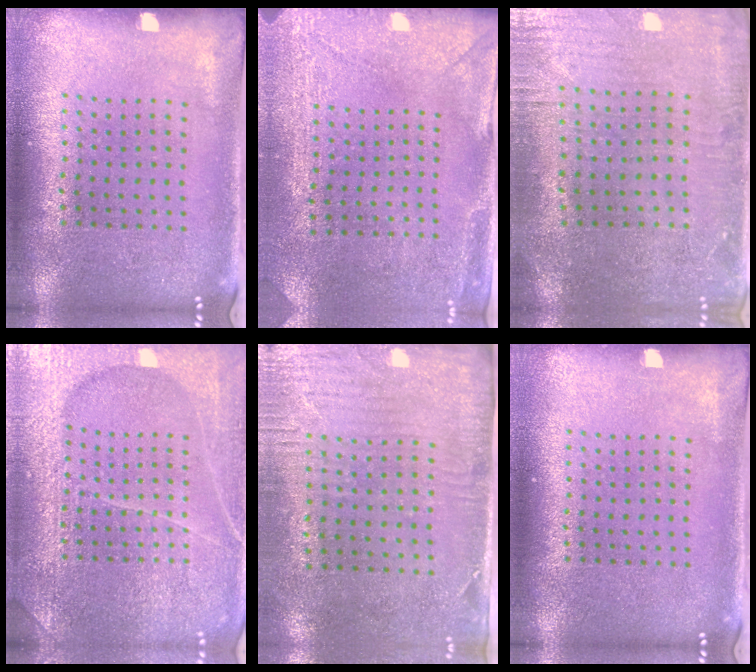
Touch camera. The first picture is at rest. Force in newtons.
{"total": 2.9, "press": 2.6, "slide": 1.3}
{"total": 0.7, "press": 0.5, "slide": 0.5}
{"total": 5.3, "press": 5.3, "slide": 0.6}
{"total": 2.9, "press": 2.4, "slide": 1.7}
{"total": 0.0}